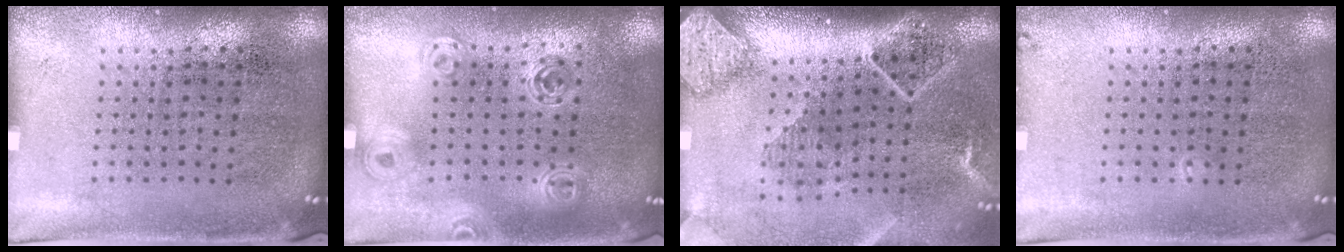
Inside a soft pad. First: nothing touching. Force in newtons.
{"total": 1.4, "press": 1.3, "slide": 0.6}
{"total": 2.6, "press": 1.9, "slide": 1.8}
{"total": 0.7, "press": 0.7, "slide": 0.2}